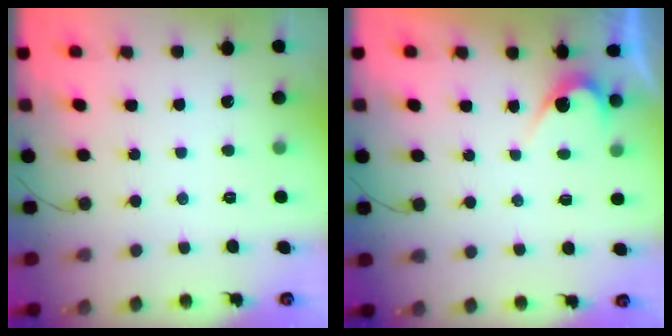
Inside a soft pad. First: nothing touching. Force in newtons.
{"total": 3.1, "press": 3.1, "slide": 0.2}